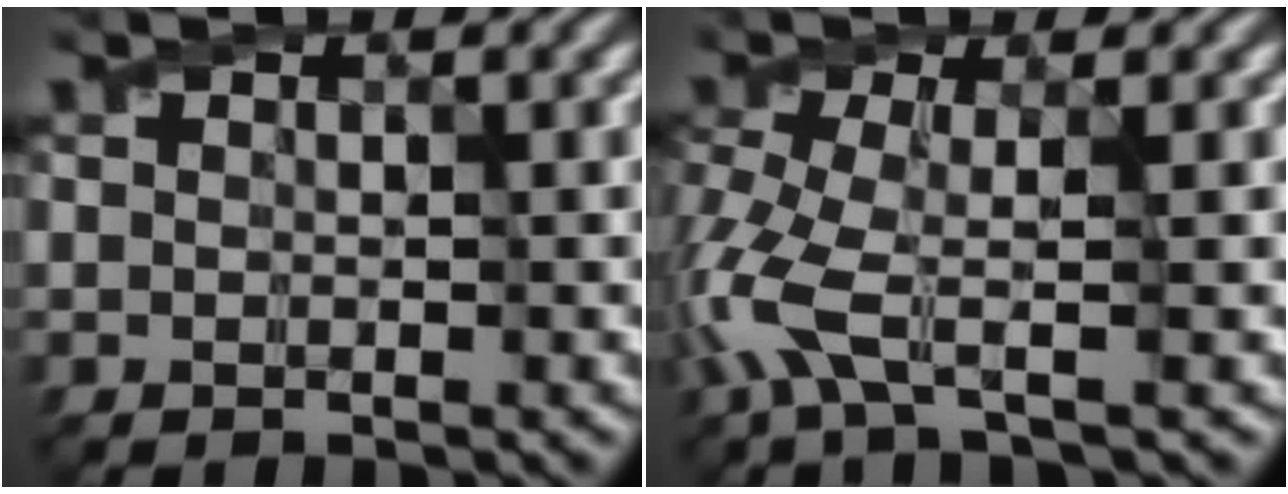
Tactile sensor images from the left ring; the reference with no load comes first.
{"total": 4.9, "force": [-2.4, 0.8, 4.2], "torque": [-0.120, -0.009, -0.054]}